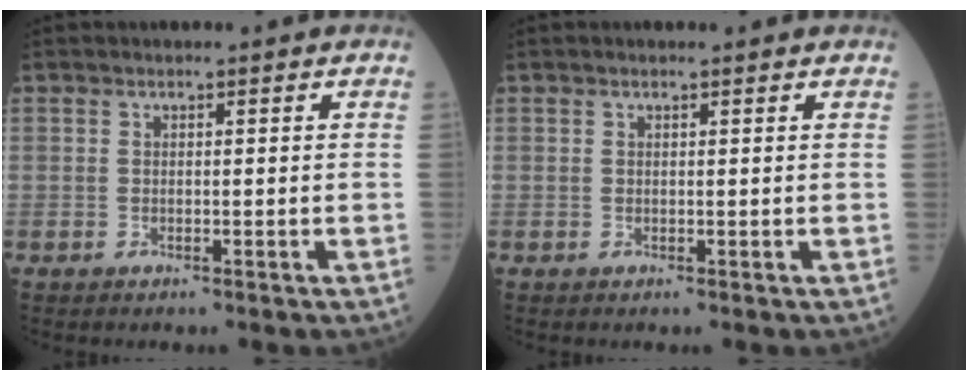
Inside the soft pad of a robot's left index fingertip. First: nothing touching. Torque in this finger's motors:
{"motor_torque": [0.15, 0.09, -0.21, -0.01]}